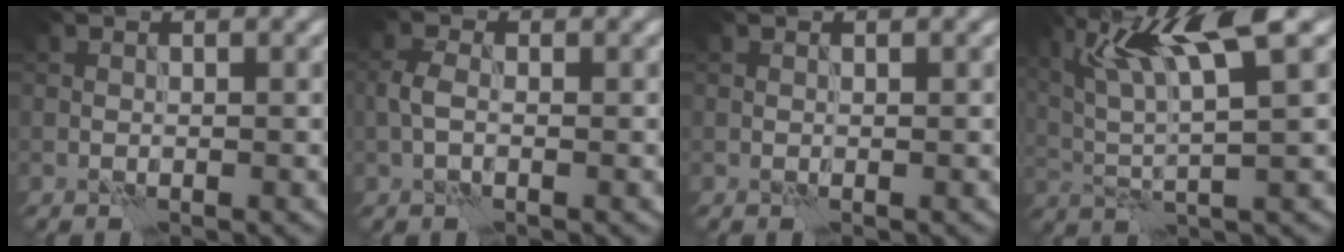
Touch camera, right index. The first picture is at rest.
{"total": 2.0, "force": [-0.6, 1.1, 1.6], "torque": [-0.036, 0.003, -0.016]}
{"total": 0.0}
{"total": 7.9, "force": [3.5, 1.4, 6.9], "torque": [-0.132, 0.008, 0.067]}